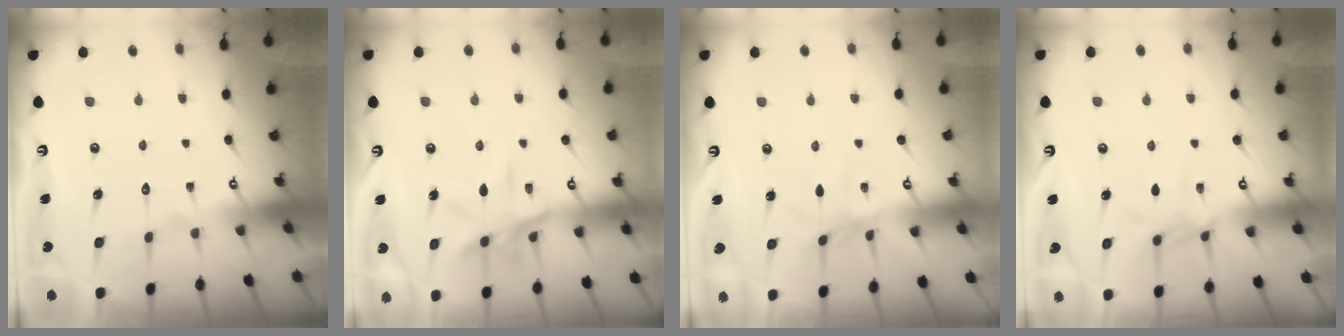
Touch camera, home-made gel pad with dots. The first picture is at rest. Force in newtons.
{"total": 11.5, "press": 11.4, "slide": 0.9}
{"total": 3.0, "press": 3.0, "slide": 0.4}
{"total": 6.1, "press": 6.1, "slide": 0.6}